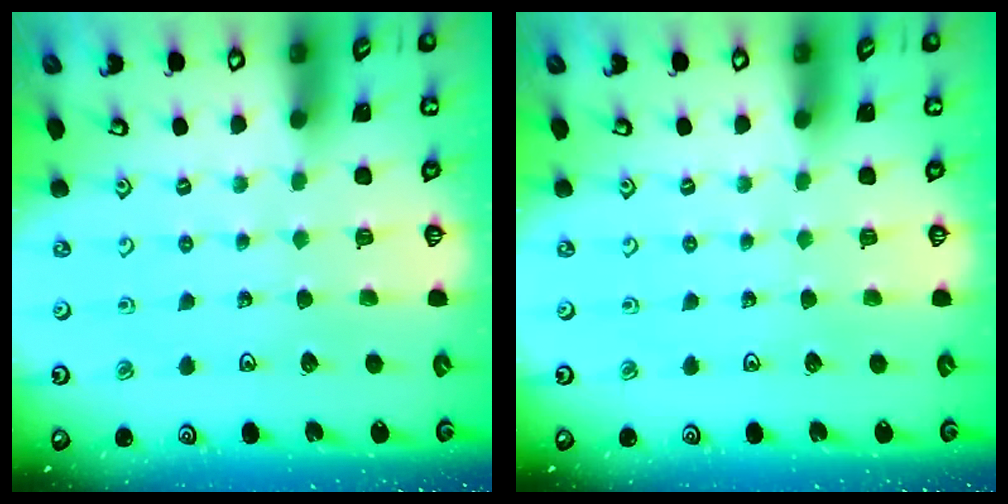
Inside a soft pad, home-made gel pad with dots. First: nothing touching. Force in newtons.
{"total": 0.0}